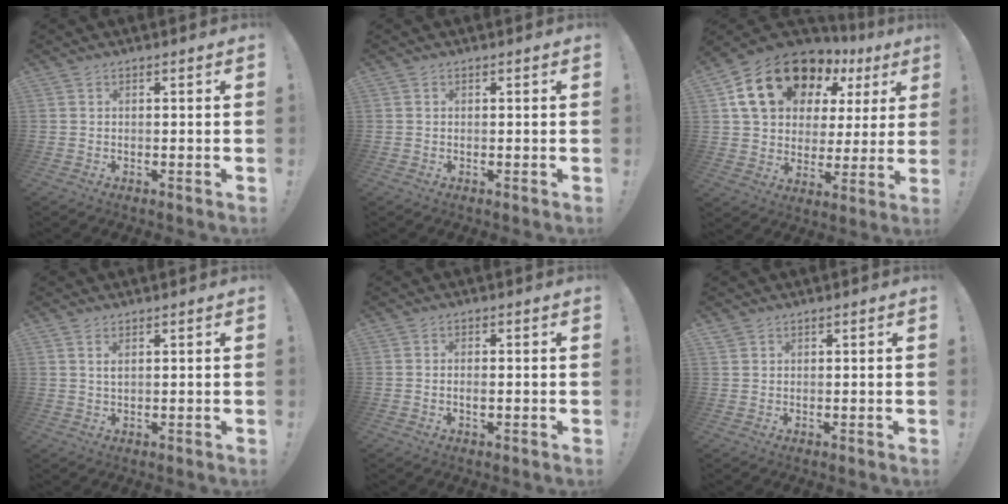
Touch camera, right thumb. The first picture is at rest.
{"total": 0.0}
{"total": 20.0, "force": [11.1, 12.6, 10.7], "torque": [-0.173, -0.051, 0.216]}
{"total": 1.9, "force": [1.0, 0.4, 1.6], "torque": [-0.034, 0.000, 0.017]}
{"total": 1.4, "force": [-0.4, 0.6, 1.2], "torque": [-0.013, -0.001, -0.008]}
{"total": 1.3, "force": [1.0, 0.8, 0.2], "torque": [-0.005, -0.003, 0.019]}